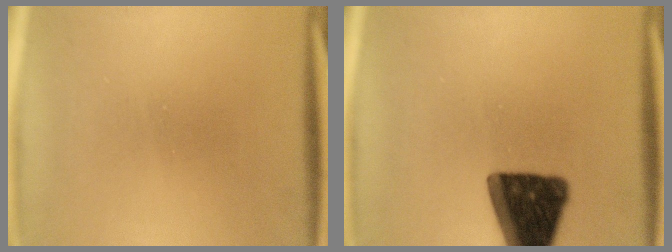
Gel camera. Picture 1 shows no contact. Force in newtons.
{"total": 16.9}